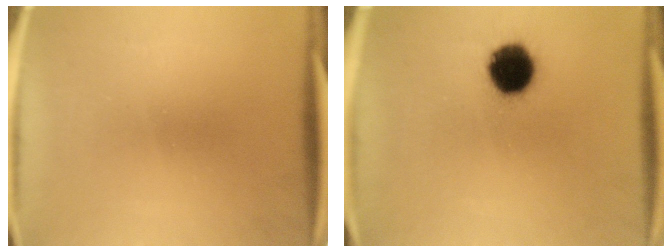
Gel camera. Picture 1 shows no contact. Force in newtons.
{"total": 11.5}